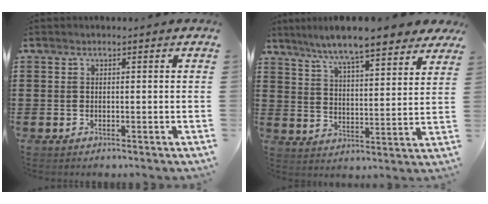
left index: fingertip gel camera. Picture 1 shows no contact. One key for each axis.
{"total": 8.3, "fx": 7.3, "fy": 0.4, "fz": 3.9, "tx": -0.105, "ty": -0.034, "tz": 0.124}